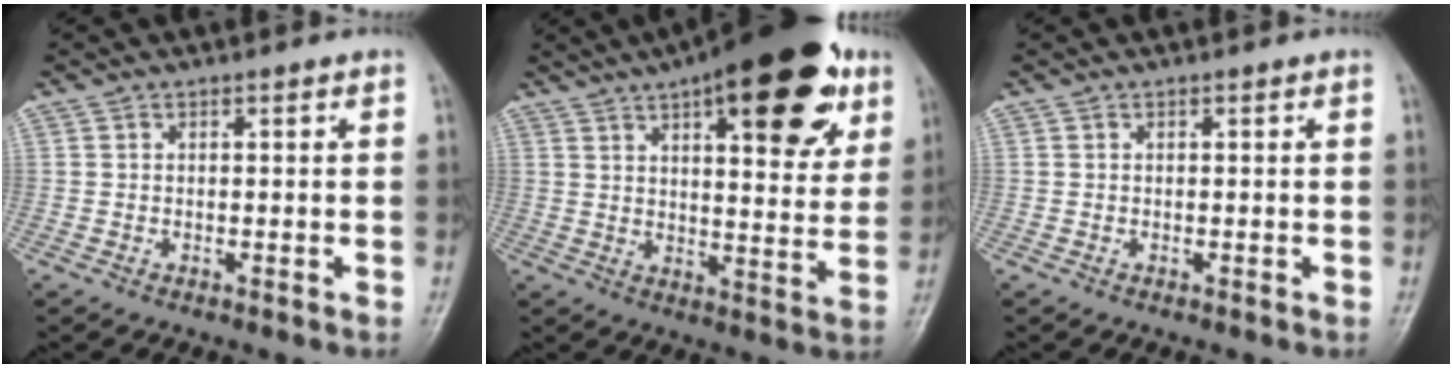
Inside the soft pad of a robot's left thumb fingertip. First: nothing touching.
{"total": 23.7, "force": [12.4, 8.7, 18.2], "torque": [-0.225, -0.020, 0.174]}
{"total": 0.0}